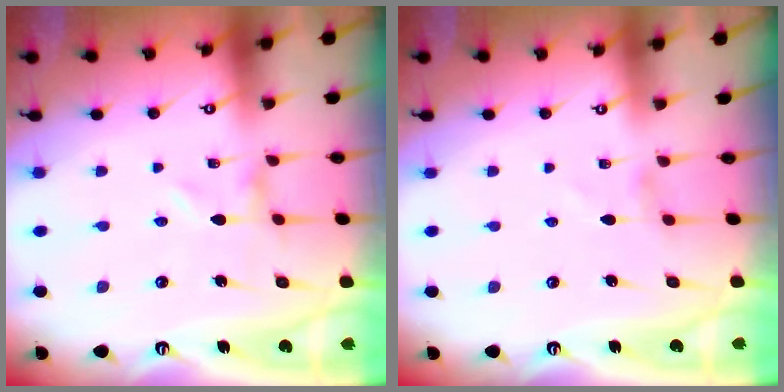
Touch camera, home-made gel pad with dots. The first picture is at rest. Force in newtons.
{"total": 0.0}